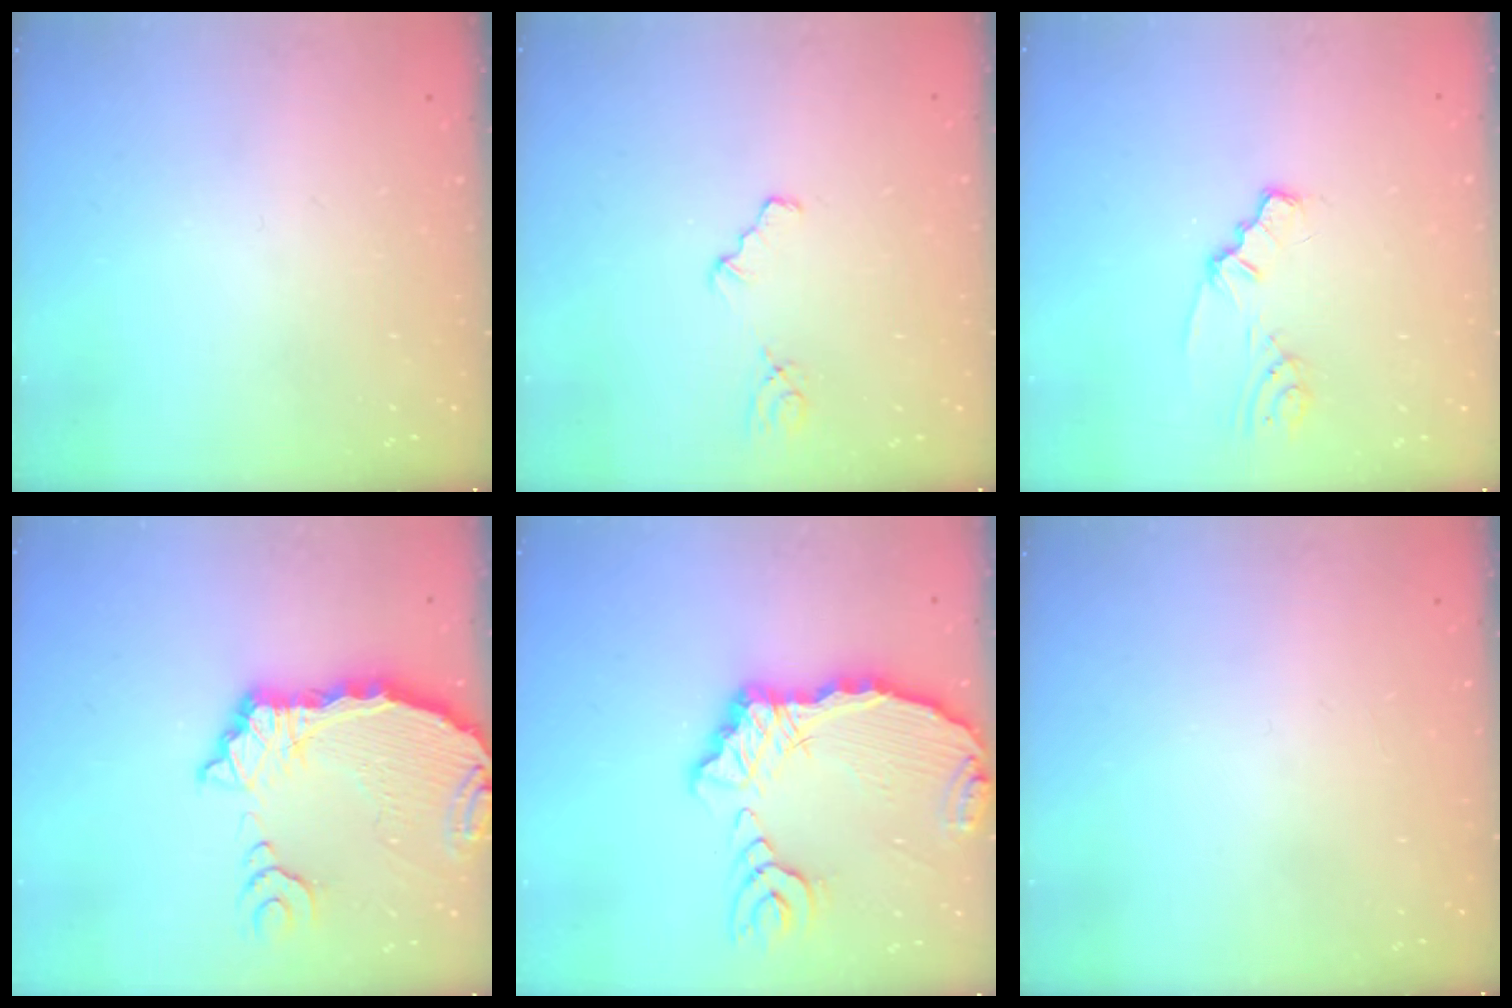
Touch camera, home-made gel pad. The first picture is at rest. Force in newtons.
{"total": 3.3, "press": 3.3, "slide": 0.5}
{"total": 2.1, "press": 2.1, "slide": 0.2}
{"total": 10.7, "press": 10.6, "slide": 1.3}
{"total": 15.0, "press": 14.9, "slide": 2.0}
{"total": 0.0}